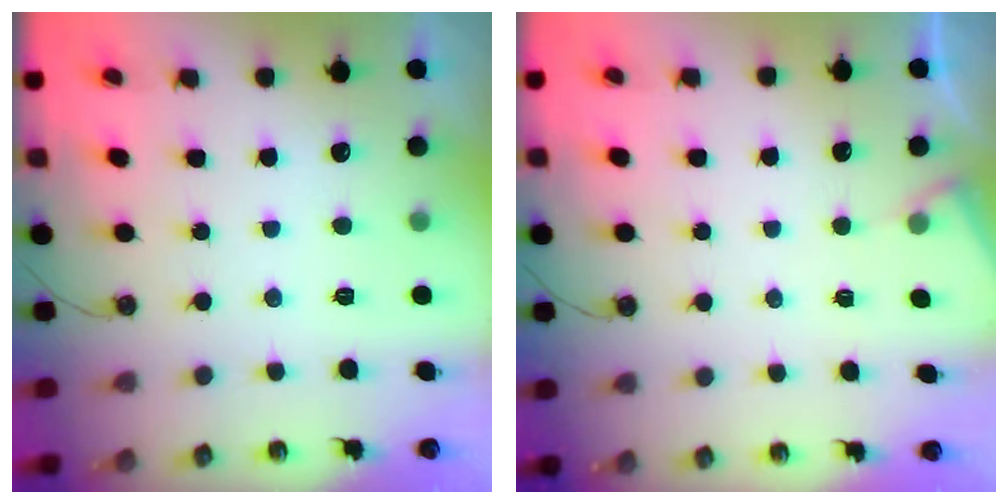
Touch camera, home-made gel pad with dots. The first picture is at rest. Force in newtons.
{"total": 3.4, "press": 3.4, "slide": 0.5}